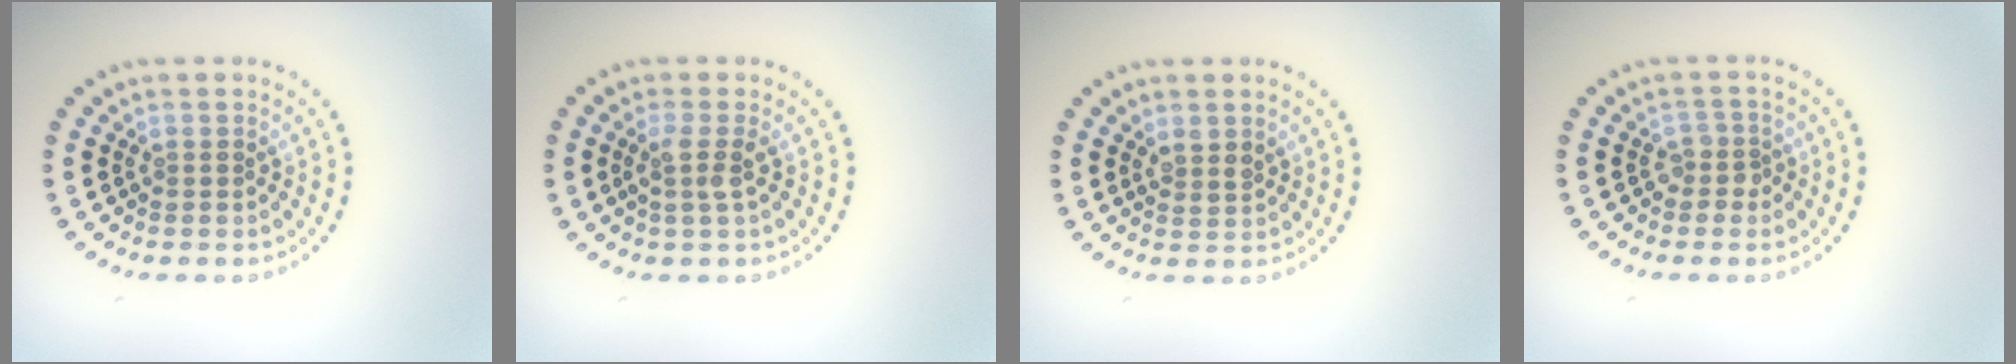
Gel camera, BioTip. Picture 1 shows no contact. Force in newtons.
{"total": 1.8, "press": 1.4, "slide": 1.2}
{"total": 1.1, "press": 0.9, "slide": 0.6}
{"total": 1.4, "press": 1.2, "slide": 0.8}